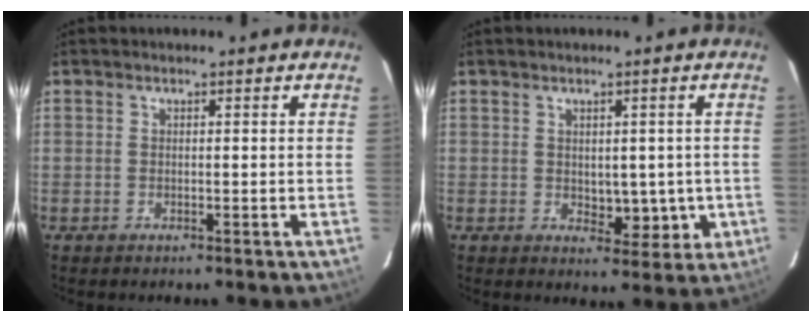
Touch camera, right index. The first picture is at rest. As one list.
[{"total": 5.4, "force": [-0.5, 3.3, 4.3], "torque": [-0.044, 0.000, 0.006]}]